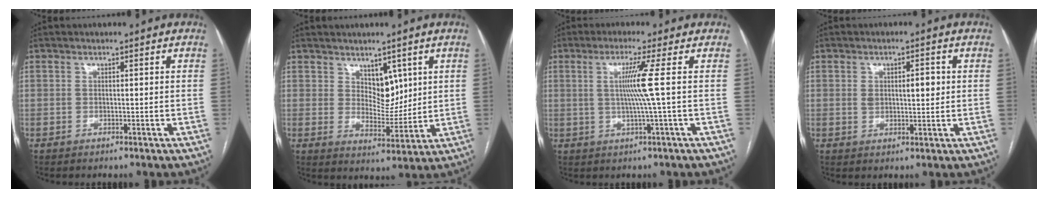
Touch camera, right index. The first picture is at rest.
{"total": 5.6, "force": [2.8, 3.2, 3.7], "torque": [-0.055, -0.006, 0.053]}
{"total": 5.6, "force": [0.6, -2.0, 5.2], "torque": [-0.103, -0.005, 0.014]}
{"total": 4.1, "force": [0.6, 1.7, 3.7], "torque": [-0.064, 0.010, 0.016]}